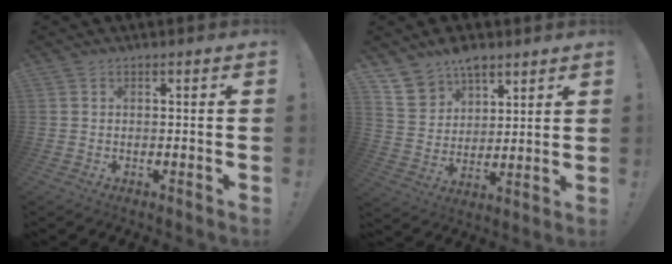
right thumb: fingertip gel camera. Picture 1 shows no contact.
{"total": 10.1, "force": [8.0, 5.9, 1.6], "torque": [-0.036, -0.063, 0.159]}